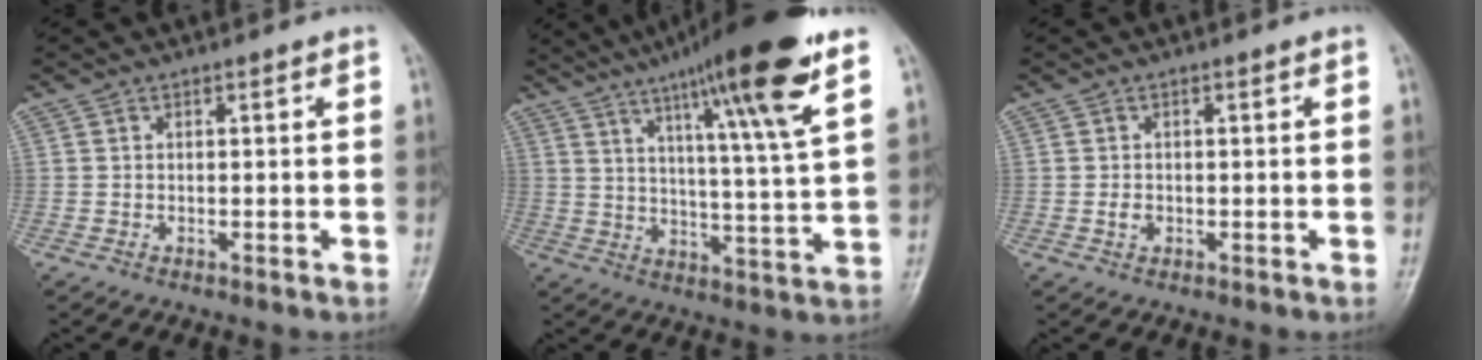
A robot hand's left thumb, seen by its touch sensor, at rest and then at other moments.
{"total": 18.9, "force": [11.0, 1.0, 15.4], "torque": [-0.227, -0.045, 0.167]}
{"total": 1.3, "force": [-0.4, 1.0, 0.7], "torque": [-0.012, 0.001, -0.008]}